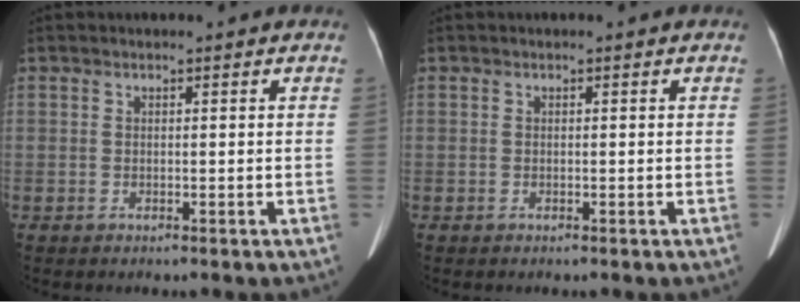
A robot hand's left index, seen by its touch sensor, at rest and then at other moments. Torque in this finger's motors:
{"motor_torque": [0.00, 0.00, 0.00, 0.00]}